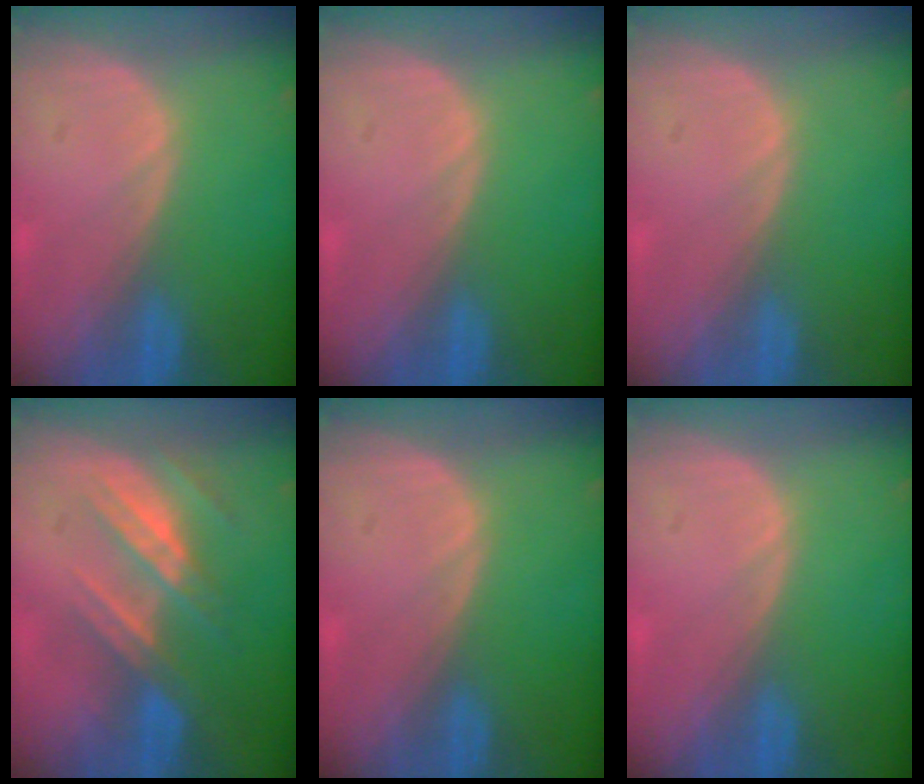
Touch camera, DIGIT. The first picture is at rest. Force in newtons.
{"total": 0.0}
{"total": 0.0}
{"total": 7.2, "press": 6.5, "slide": 3.1}
{"total": 0.0}
{"total": 0.0}